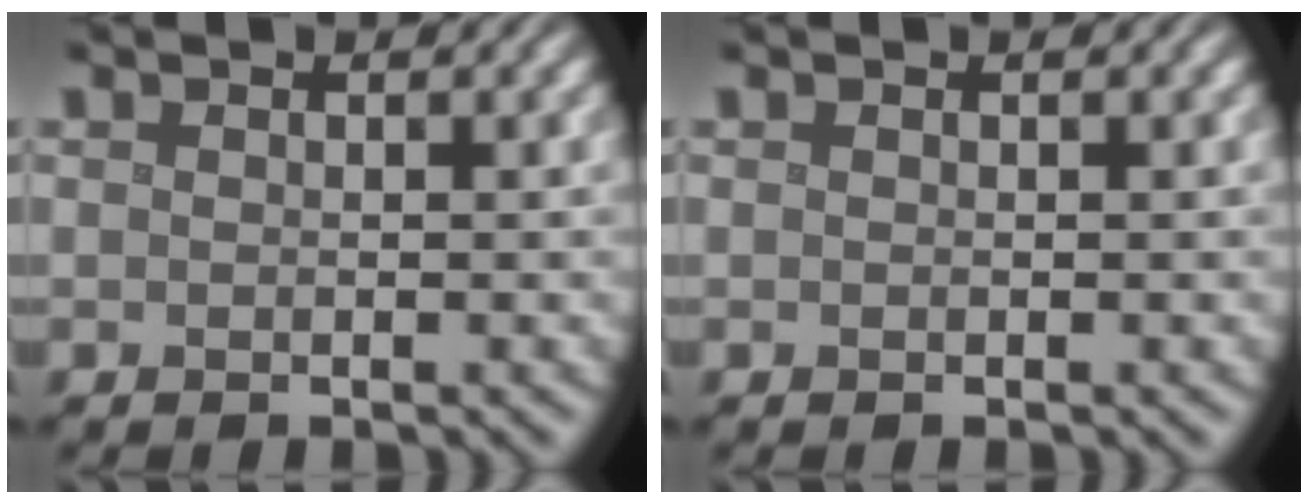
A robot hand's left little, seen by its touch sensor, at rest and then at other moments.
{"total": 0.0}